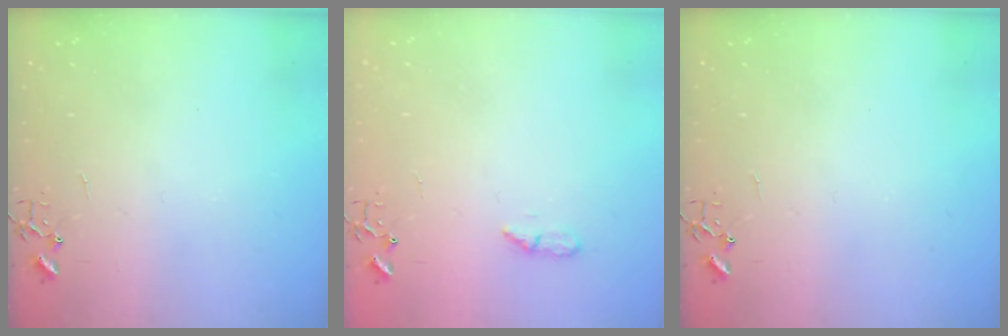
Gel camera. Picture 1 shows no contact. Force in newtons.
{"total": 4.5, "press": 4.4, "slide": 0.6}
{"total": 0.0}